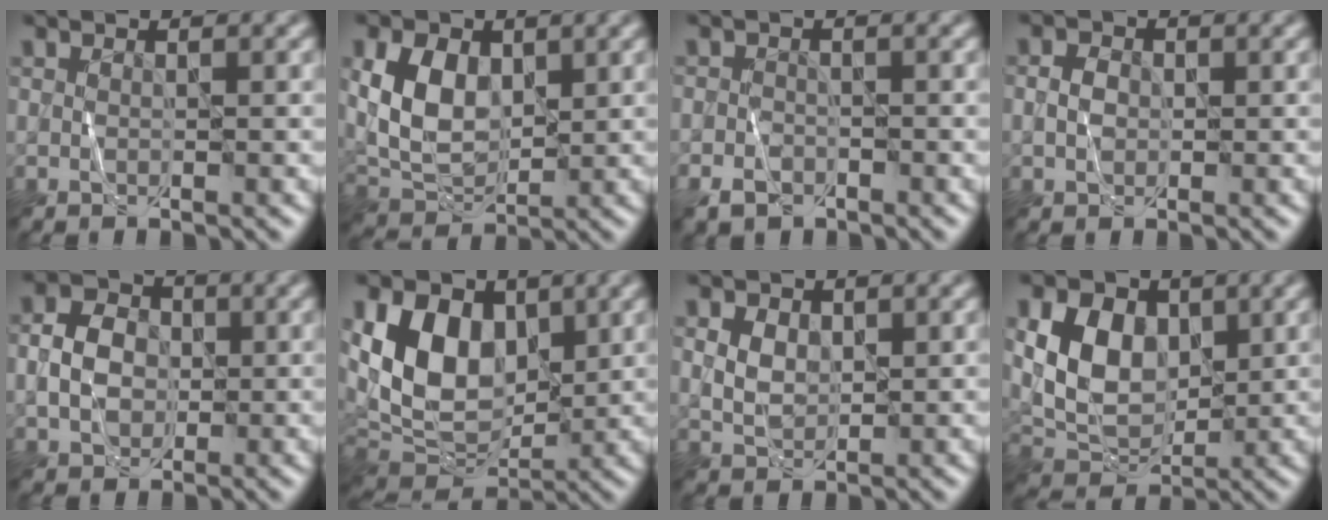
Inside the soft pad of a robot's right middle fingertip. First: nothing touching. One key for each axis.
{"total": 5.5, "fx": 1.0, "fy": 3.8, "fz": 3.9, "tx": -0.085, "ty": 0.000, "tz": 0.024}
{"total": 2.0, "fx": -1.5, "fy": 1.2, "fz": 0.6, "tx": -0.008, "ty": 0.000, "tz": -0.032}
{"total": 1.4, "fx": -0.2, "fy": 1.2, "fz": 0.8, "tx": -0.016, "ty": 0.003, "tz": -0.007}
{"total": 3.8, "fx": -0.5, "fy": 3.0, "fz": 2.2, "tx": -0.045, "ty": 0.006, "tz": -0.011}
{"total": 9.3, "fx": 2.3, "fy": 6.3, "fz": 6.4, "tx": -0.127, "ty": -0.005, "tz": 0.035}
{"total": 2.0, "fx": 0.5, "fy": 1.5, "fz": 1.2, "tx": -0.028, "ty": -0.002, "tz": 0.012}
{"total": 6.4, "fx": 1.3, "fy": 4.6, "fz": 4.2, "tx": -0.087, "ty": -0.004, "tz": 0.024}